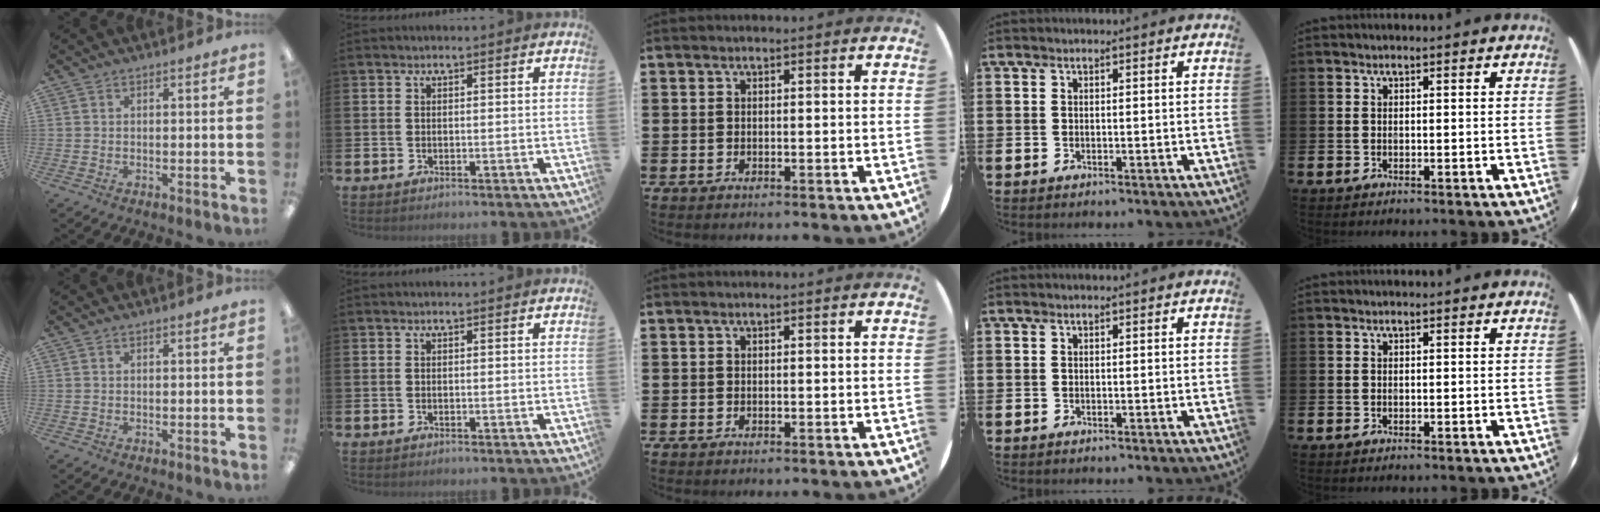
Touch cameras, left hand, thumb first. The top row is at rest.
{}